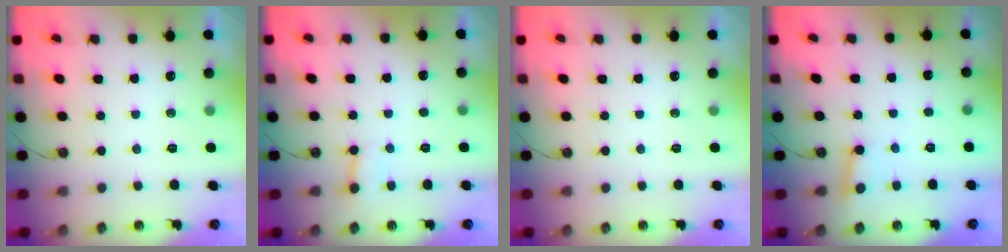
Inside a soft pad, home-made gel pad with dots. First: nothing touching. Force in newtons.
{"total": 6.4, "press": 6.4, "slide": 0.8}
{"total": 0.0}
{"total": 2.9, "press": 2.9, "slide": 0.4}